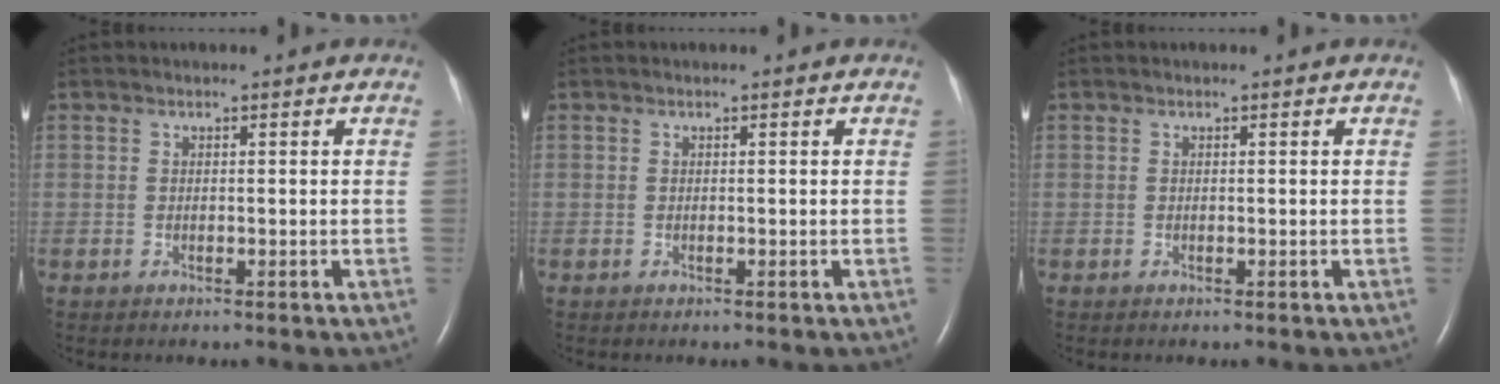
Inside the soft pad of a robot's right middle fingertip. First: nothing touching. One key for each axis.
{"total": 0.0}
{"total": 0.0}